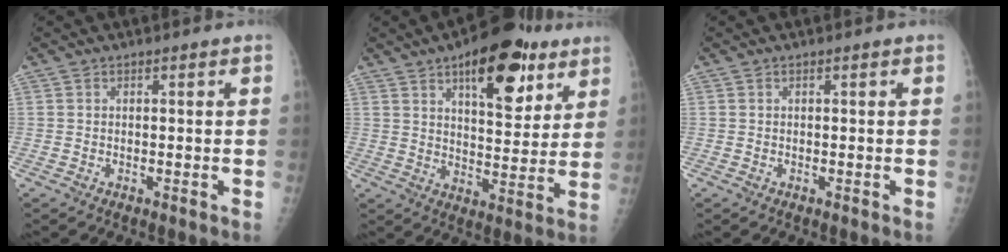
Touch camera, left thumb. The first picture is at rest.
{"total": 17.2, "force": [9.2, 7.5, 12.4], "torque": [-0.130, -0.034, 0.135]}
{"total": 0.0}